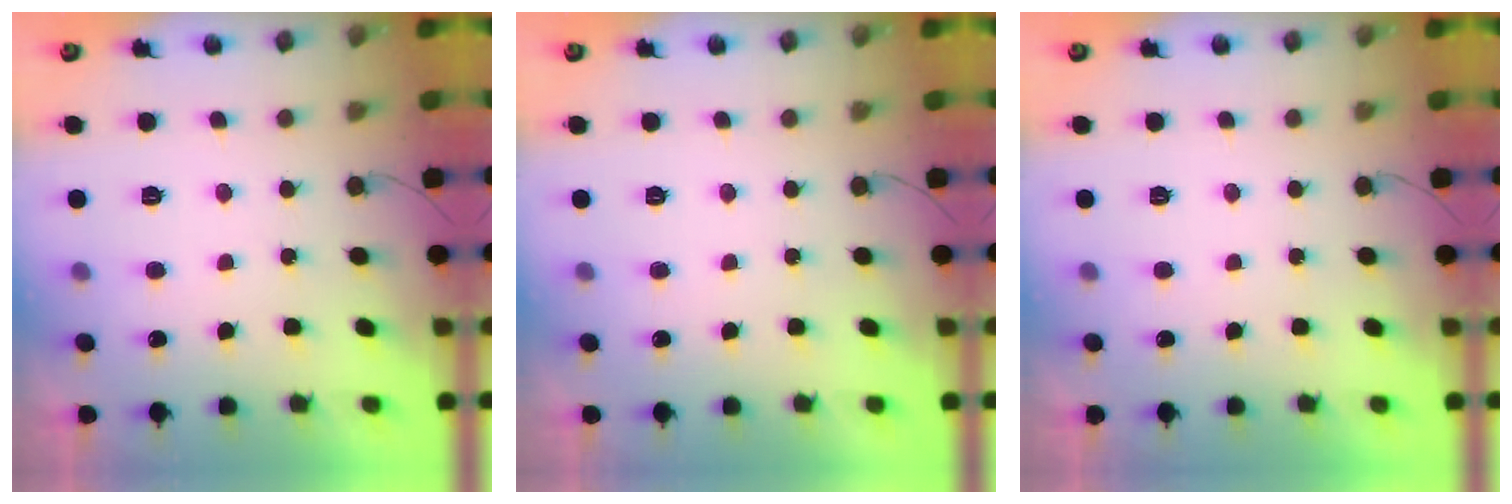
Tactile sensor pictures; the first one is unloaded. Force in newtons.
{"total": 0.0}
{"total": 0.0}